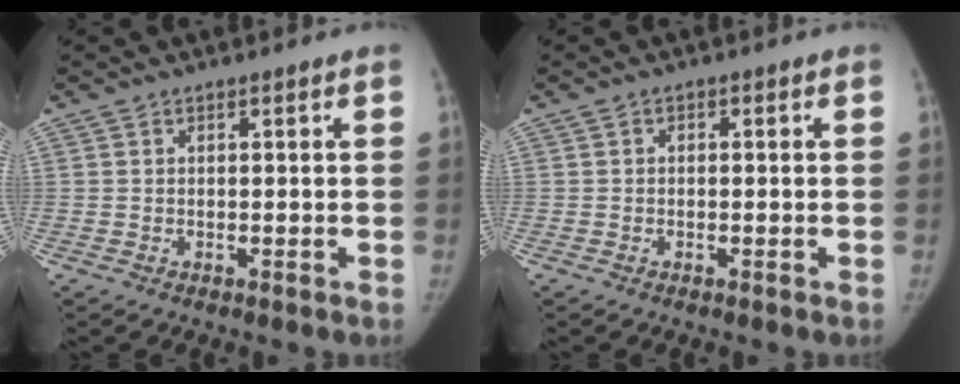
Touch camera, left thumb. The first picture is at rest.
{"total": 0.6, "force": [-0.2, 0.5, 0.2], "torque": [0.007, -0.004, -0.012]}